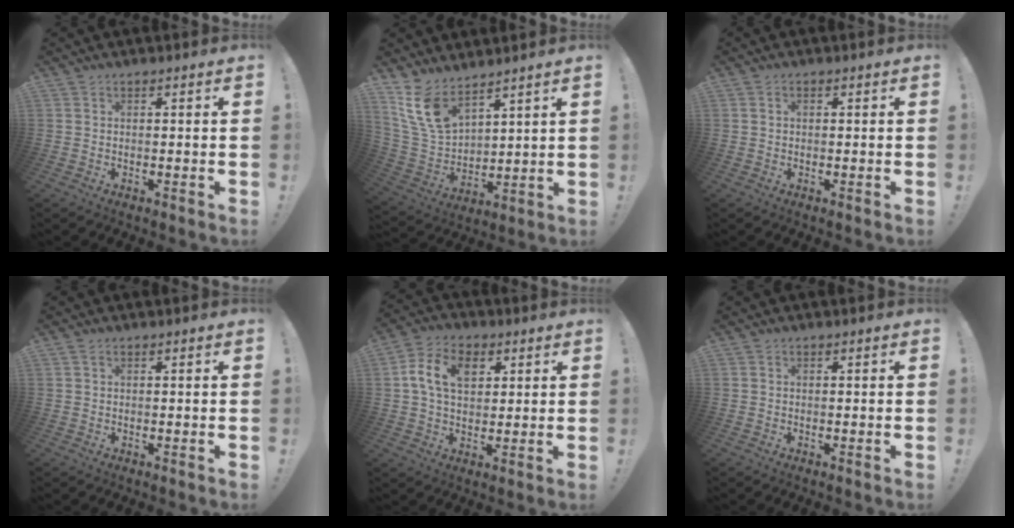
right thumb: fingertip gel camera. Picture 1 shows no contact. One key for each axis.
{"total": 13.0, "fx": 9.4, "fy": 6.6, "fz": 6.2, "tx": -0.129, "ty": -0.056, "tz": 0.187}
{"total": 0.6, "fx": 0.0, "fy": 0.5, "fz": 0.4, "tx": -0.011, "ty": 0.004, "tz": 0.000}
{"total": 0.7, "fx": 0.4, "fy": 0.5, "fz": 0.3, "tx": -0.009, "ty": 0.003, "tz": 0.007}
{"total": 11.8, "fx": 3.5, "fy": 8.1, "fz": 7.8, "tx": -0.137, "ty": 0.011, "tz": 0.066}
{"total": 0.0}